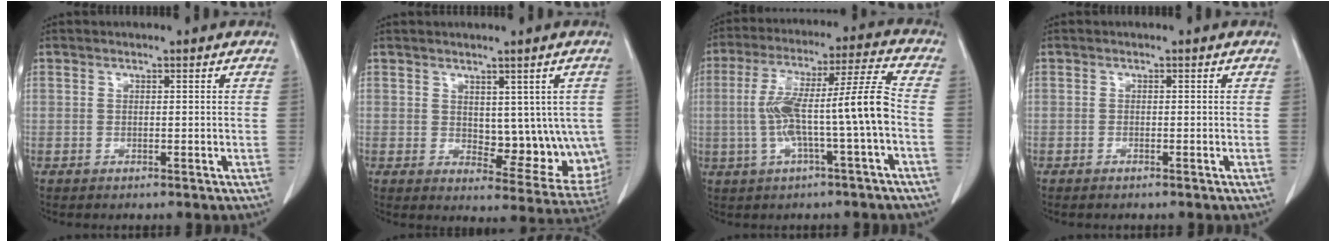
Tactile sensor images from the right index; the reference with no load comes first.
{"total": 10.4, "force": [0.9, 5.7, 8.7], "torque": [-0.089, -0.003, 0.031]}
{"total": 12.6, "force": [-1.8, -0.2, 12.5], "torque": [-0.231, 0.033, -0.030]}
{"total": 0.6, "force": [-0.5, 0.1, 0.3], "torque": [-0.011, -0.002, -0.008]}